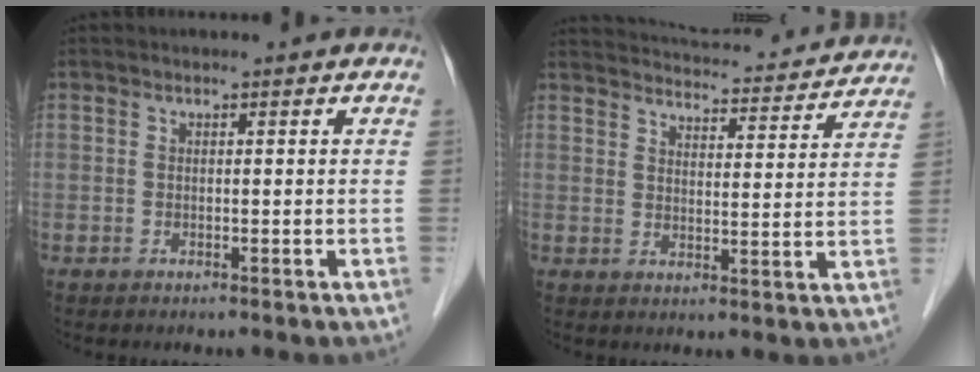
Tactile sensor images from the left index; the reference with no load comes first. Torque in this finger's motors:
{"motor_torque": [0.24, -0.59, -0.01, 0.00]}